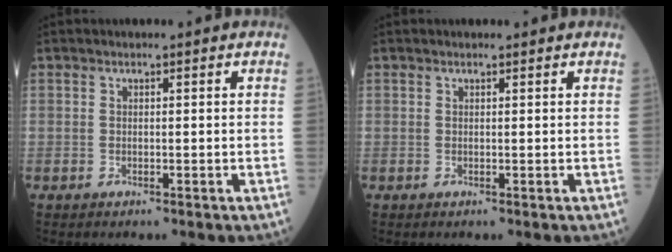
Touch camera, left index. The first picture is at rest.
{"total": 0.5, "force": [0.5, 0.1, 0.1], "torque": [-0.006, 0.001, 0.008]}